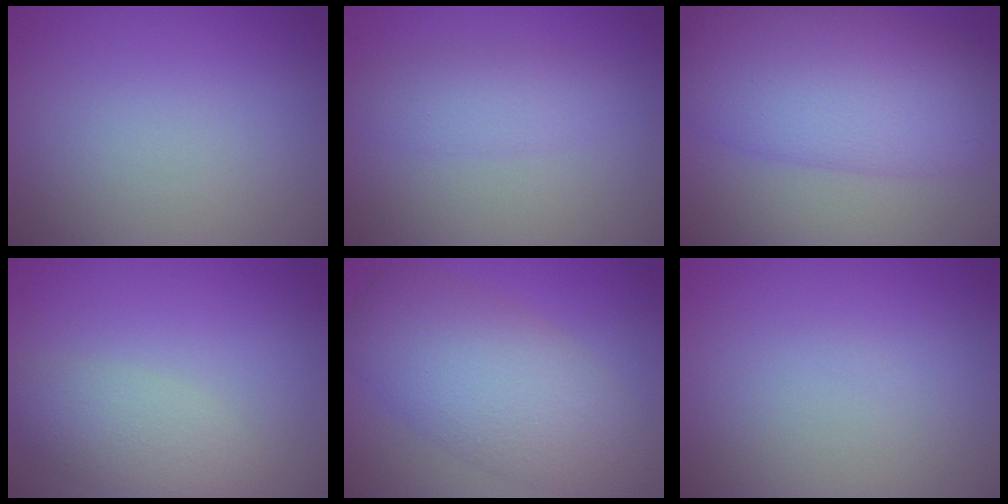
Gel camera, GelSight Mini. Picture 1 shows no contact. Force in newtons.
{"total": 2.4, "press": 2.4, "slide": 0.0}
{"total": 10.1, "press": 10.1, "slide": 0.1}
{"total": 3.1, "press": 3.1, "slide": 0.3}
{"total": 8.1, "press": 8.1, "slide": 0.4}
{"total": 0.0}